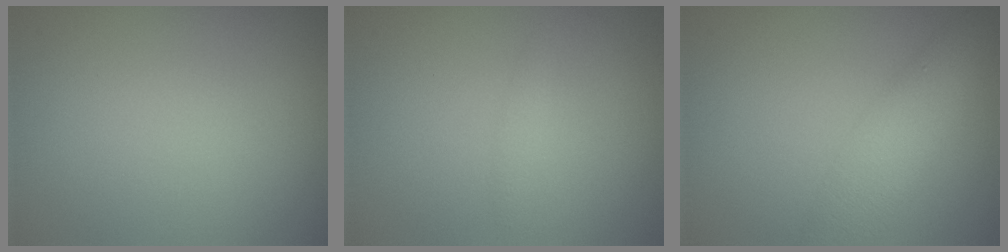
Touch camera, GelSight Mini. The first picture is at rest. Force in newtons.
{"total": 0.6, "press": 0.6, "slide": 0.0}
{"total": 4.1, "press": 4.1, "slide": 0.0}